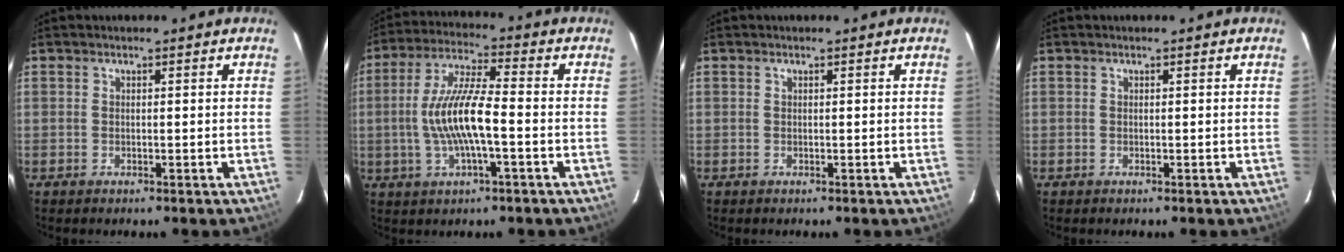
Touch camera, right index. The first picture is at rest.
{"total": 11.8, "force": [-2.0, 2.3, 11.4], "torque": [-0.230, 0.004, -0.039]}
{"total": 0.0}
{"total": 0.0}